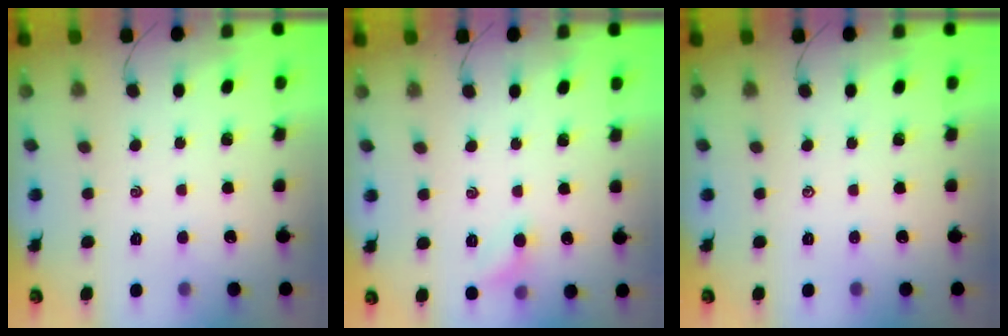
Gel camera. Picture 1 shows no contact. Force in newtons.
{"total": 5.5, "press": 5.2, "slide": 1.8}
{"total": 0.0}